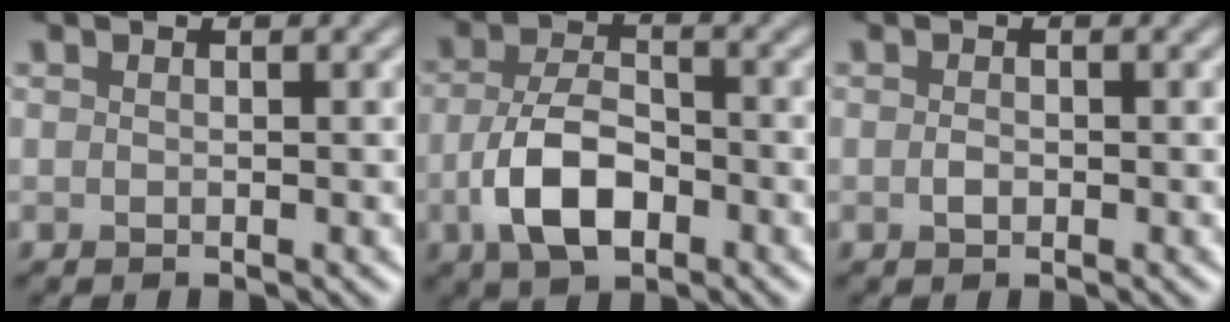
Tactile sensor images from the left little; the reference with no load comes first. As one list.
[{"total": 5.9, "force": [-2.3, 3.1, 4.5], "torque": [-0.090, -0.004, -0.047]}, {"total": 0.8, "force": [-0.3, 0.5, 0.6], "torque": [-0.012, -0.001, -0.008]}]